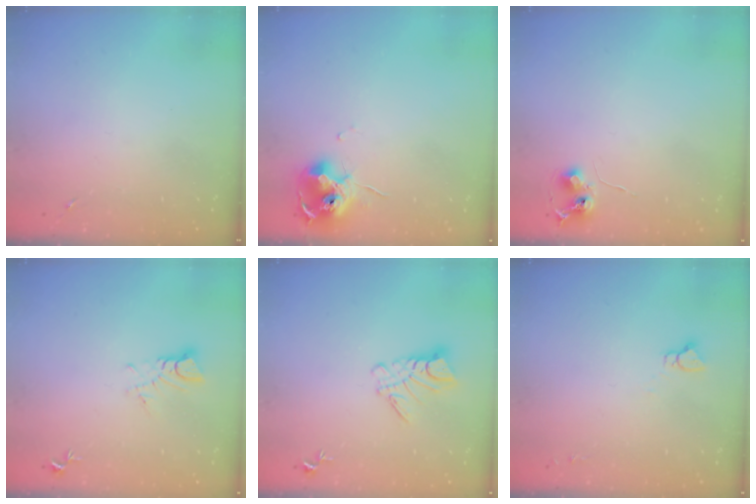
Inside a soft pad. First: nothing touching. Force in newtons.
{"total": 11.2, "press": 11.1, "slide": 1.1}
{"total": 6.4, "press": 6.3, "slide": 0.7}
{"total": 4.4, "press": 4.4, "slide": 0.3}
{"total": 9.2, "press": 9.2, "slide": 0.9}
{"total": 2.9, "press": 2.9, "slide": 0.2}